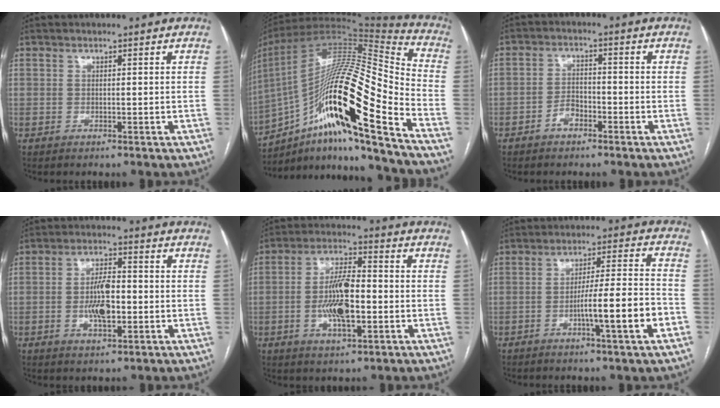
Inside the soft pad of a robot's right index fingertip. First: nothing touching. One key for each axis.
{"total": 27.9, "fx": -14.4, "fy": 3.0, "fz": 23.7, "tx": -0.413, "ty": -0.009, "tz": -0.251}
{"total": 3.2, "fx": -2.0, "fy": 1.8, "fz": 1.7, "tx": -0.026, "ty": 0.006, "tz": -0.036}
{"total": 6.8, "fx": -1.1, "fy": 2.4, "fz": 6.3, "tx": -0.122, "ty": 0.004, "tz": -0.019}
{"total": 9.9, "fx": -1.8, "fy": 3.0, "fz": 9.2, "tx": -0.182, "ty": 0.007, "tz": -0.031}
{"total": 10.6, "fx": -3.9, "fy": -0.2, "fz": 9.8, "tx": -0.155, "ty": 0.004, "tz": -0.059}